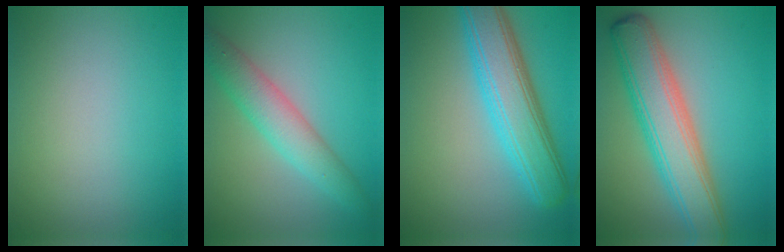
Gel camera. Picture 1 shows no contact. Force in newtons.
{"total": 4.4, "press": 4.4, "slide": 0.1}
{"total": 7.4, "press": 7.4, "slide": 0.4}
{"total": 7.8, "press": 7.8, "slide": 0.6}